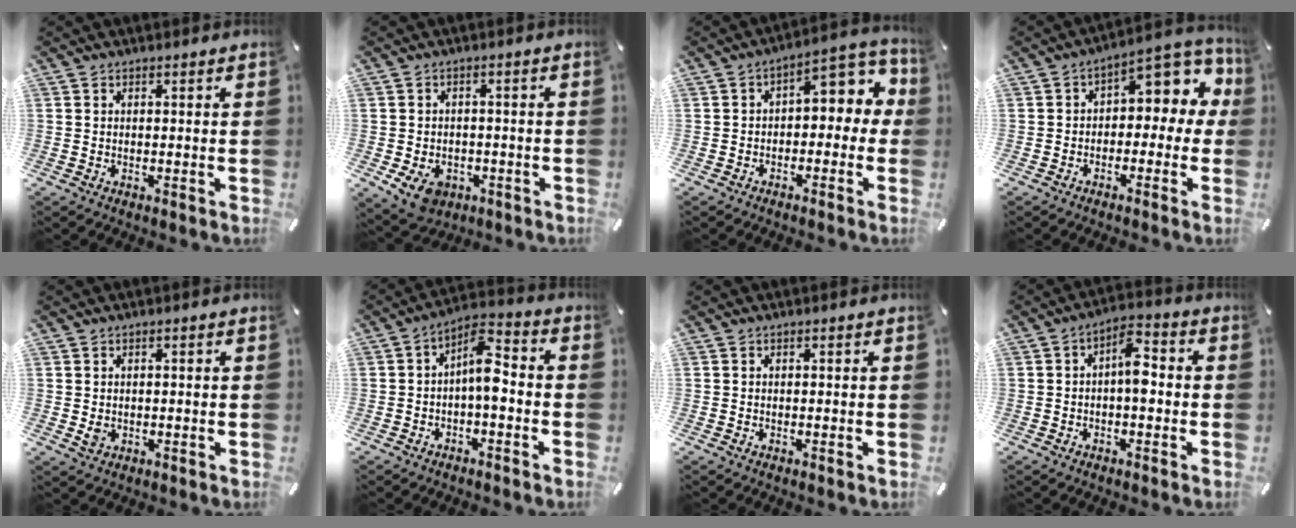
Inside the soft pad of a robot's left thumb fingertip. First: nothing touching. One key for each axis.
{"total": 7.2, "fx": -3.0, "fy": 5.2, "fz": 3.8, "tx": -0.076, "ty": 0.012, "tz": -0.054}
{"total": 8.3, "fx": 1.3, "fy": 5.0, "fz": 6.5, "tx": -0.074, "ty": -0.017, "tz": 0.015}
{"total": 8.1, "fx": 2.4, "fy": 5.2, "fz": 5.8, "tx": -0.067, "ty": -0.028, "tz": 0.040}
{"total": 1.7, "fx": -0.2, "fy": 1.4, "fz": 0.9, "tx": -0.016, "ty": 0.002, "tz": -0.004}
{"total": 8.5, "fx": -1.1, "fy": 4.0, "fz": 7.5, "tx": -0.123, "ty": 0.005, "tz": -0.021}
{"total": 0.0}
{"total": 6.8, "fx": -0.9, "fy": 3.4, "fz": 5.9, "tx": -0.088, "ty": 0.014, "tz": -0.019}